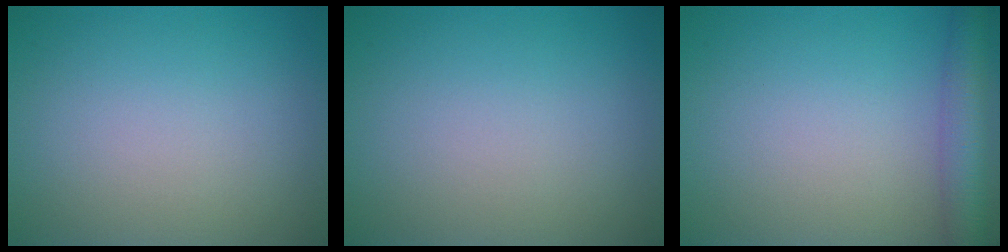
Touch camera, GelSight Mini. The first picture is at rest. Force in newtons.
{"total": 0.0}
{"total": 4.5, "press": 4.5, "slide": 0.3}